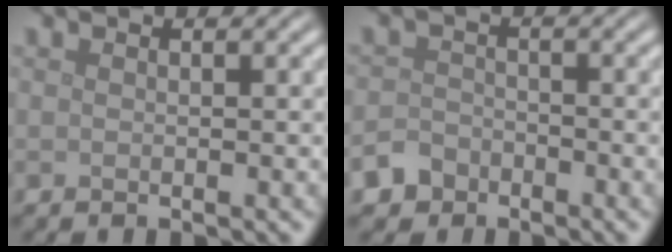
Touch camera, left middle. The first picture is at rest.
{"total": 2.9, "force": [-2.2, 1.9, 0.3], "torque": [0.006, 0.002, -0.044]}